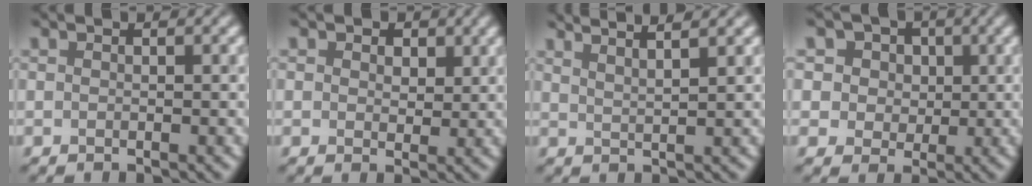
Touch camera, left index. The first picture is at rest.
{"total": 2.5, "force": [1.1, 1.8, 1.3], "torque": [-0.022, -0.001, 0.005]}
{"total": 5.6, "force": [4.4, 1.5, 3.1], "torque": [-0.017, 0.037, 0.027]}
{"total": 7.4, "force": [3.3, 5.8, 3.2], "torque": [-0.055, 0.017, 0.026]}